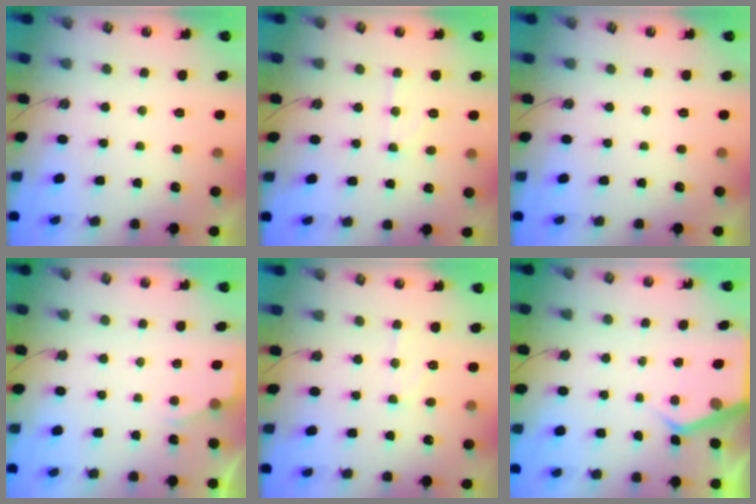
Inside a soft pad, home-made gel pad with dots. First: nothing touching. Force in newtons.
{"total": 7.5, "press": 7.5, "slide": 0.6}
{"total": 0.0}
{"total": 2.4, "press": 2.4, "slide": 0.4}
{"total": 8.0, "press": 8.0, "slide": 0.7}
{"total": 4.7, "press": 4.7, "slide": 0.3}